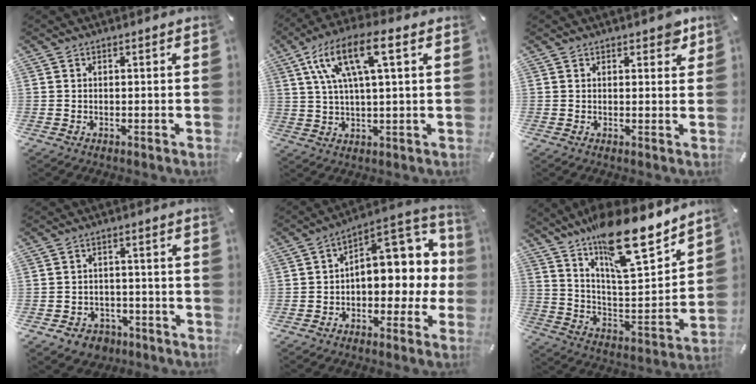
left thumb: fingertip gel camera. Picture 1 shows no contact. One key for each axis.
{"total": 13.7, "fx": 5.3, "fy": 3.8, "fz": 12.0, "tx": -0.245, "ty": 0.000, "tz": 0.093}
{"total": 3.1, "fx": 2.0, "fy": 1.7, "fz": 1.5, "tx": -0.010, "ty": -0.003, "tz": 0.032}
{"total": 5.2, "fx": -3.1, "fy": 3.9, "fz": 1.5, "tx": -0.033, "ty": 0.017, "tz": -0.058}
{"total": 11.5, "fx": 3.1, "fy": 7.7, "fz": 8.0, "tx": -0.088, "ty": -0.034, "tz": 0.057}
{"total": 19.7, "fx": 16.1, "fy": 5.3, "fz": 10.2, "tx": -0.176, "ty": -0.114, "tz": 0.275}